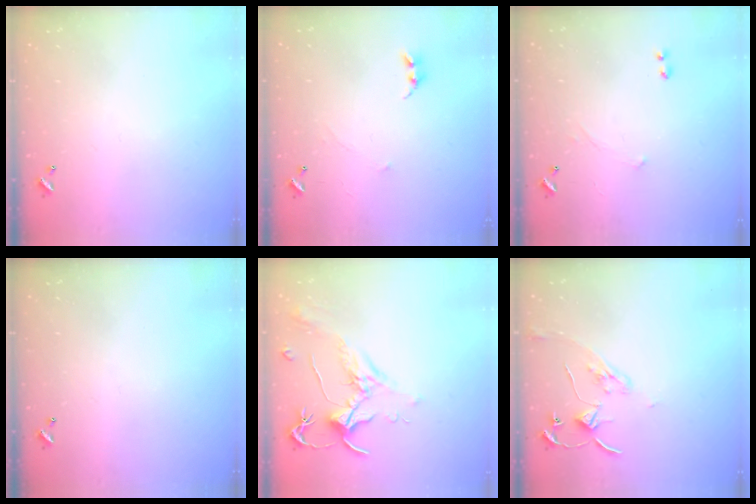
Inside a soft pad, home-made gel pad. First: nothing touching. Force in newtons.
{"total": 0.9, "press": 0.8, "slide": 0.5}
{"total": 1.7, "press": 1.7, "slide": 0.4}
{"total": 0.0}
{"total": 1.8, "press": 1.7, "slide": 0.6}
{"total": 7.8, "press": 7.8, "slide": 0.3}